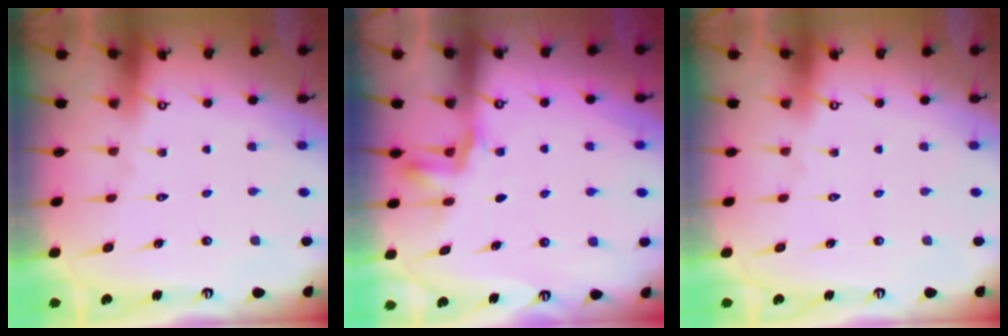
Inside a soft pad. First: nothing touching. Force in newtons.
{"total": 3.0, "press": 2.9, "slide": 0.6}
{"total": 0.0}